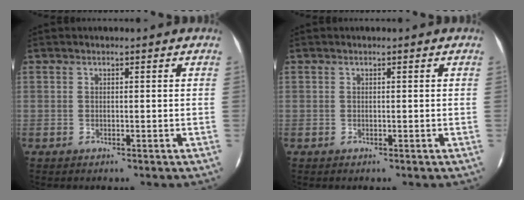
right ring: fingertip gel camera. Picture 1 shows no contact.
{"total": 0.0}